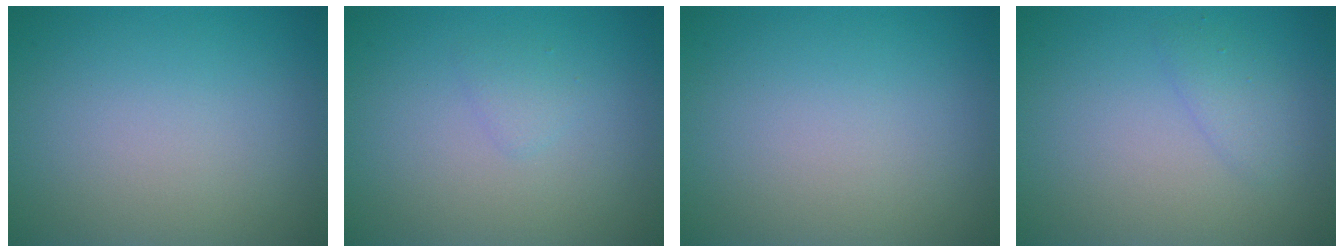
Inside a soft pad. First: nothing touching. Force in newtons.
{"total": 0.8, "press": 0.8, "slide": 0.1}
{"total": 0.0}
{"total": 1.3, "press": 1.3, "slide": 0.1}